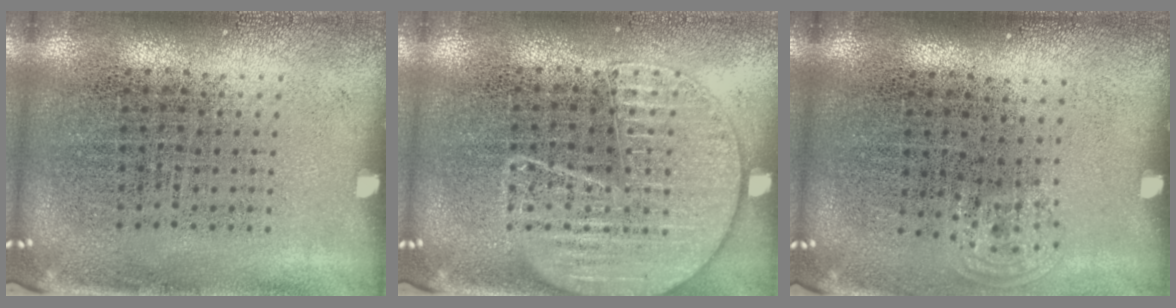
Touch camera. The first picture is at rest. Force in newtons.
{"total": 1.5, "press": 1.5, "slide": 0.1}
{"total": 0.8, "press": 0.6, "slide": 0.4}